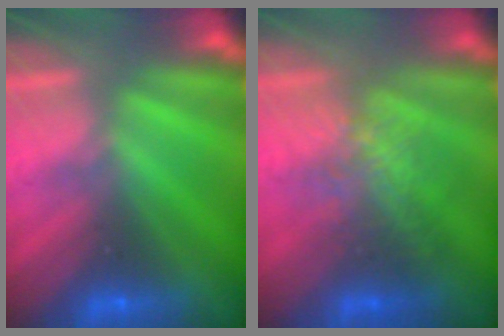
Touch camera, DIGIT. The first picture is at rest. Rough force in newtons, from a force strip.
{"total": 2.7}